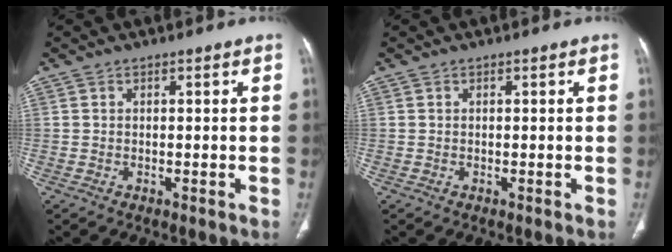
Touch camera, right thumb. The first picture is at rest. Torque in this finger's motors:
{"motor_torque": [0.03, 0.03, -0.21, -0.05, 0.04]}